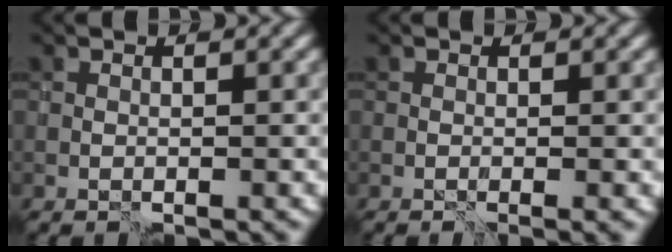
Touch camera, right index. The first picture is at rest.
{"total": 0.9, "force": [-0.2, -0.8, -0.2], "torque": [0.009, 0.000, -0.007]}